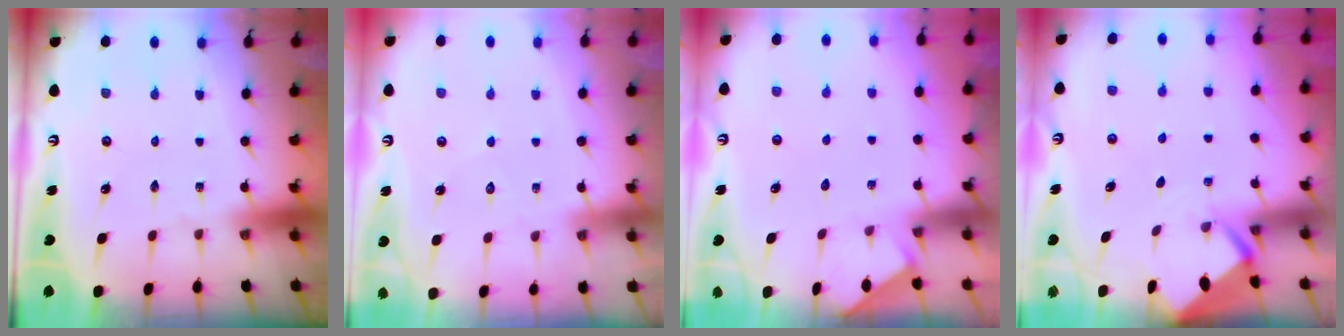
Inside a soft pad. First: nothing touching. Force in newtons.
{"total": 4.2, "press": 4.2, "slide": 0.5}
{"total": 1.2, "press": 1.2, "slide": 0.2}
{"total": 2.5, "press": 2.5, "slide": 0.2}